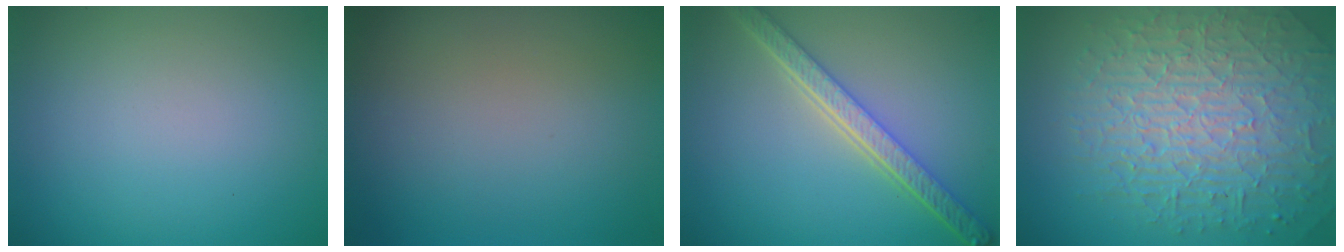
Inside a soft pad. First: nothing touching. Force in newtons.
{"total": 0.0}
{"total": 5.3, "press": 4.0, "slide": 3.4}
{"total": 9.8, "press": 6.3, "slide": 7.5}